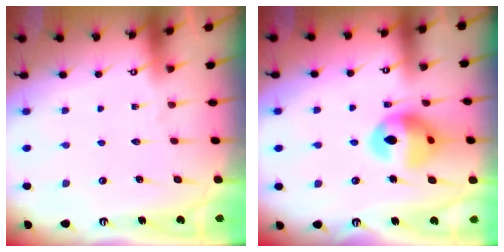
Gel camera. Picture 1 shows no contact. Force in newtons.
{"total": 14.3, "press": 13.5, "slide": 4.8}